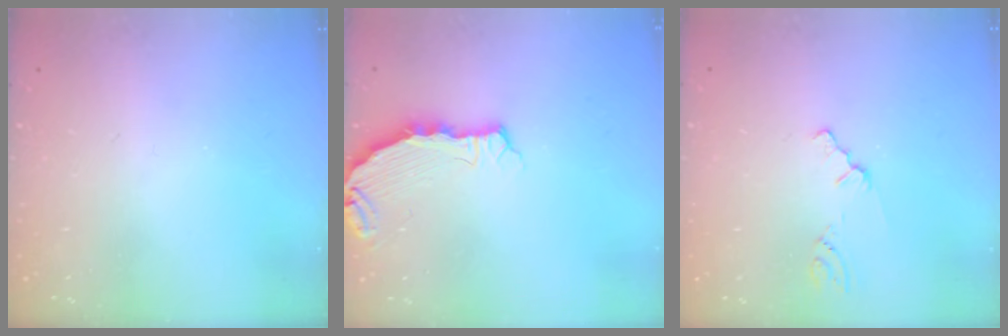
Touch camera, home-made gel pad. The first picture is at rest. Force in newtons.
{"total": 6.5, "press": 5.3, "slide": 3.8}
{"total": 0.9, "press": 0.8, "slide": 0.2}